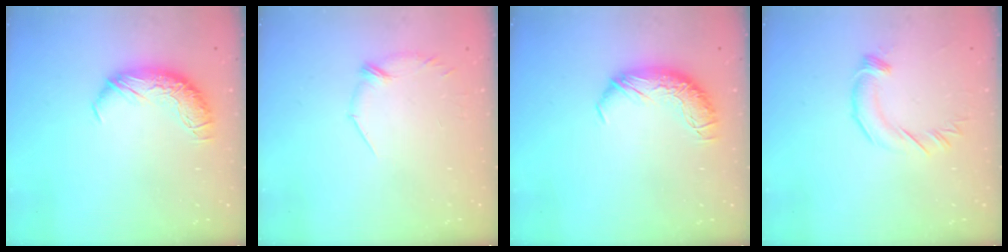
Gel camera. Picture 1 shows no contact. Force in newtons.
{"total": 5.6, "press": 5.5, "slide": 1.1}
{"total": 0.0}
{"total": 2.5, "press": 2.5, "slide": 0.2}